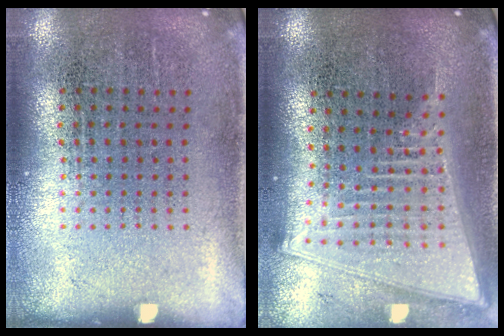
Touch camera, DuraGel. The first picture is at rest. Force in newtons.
{"total": 2.1, "press": 1.7, "slide": 1.2}